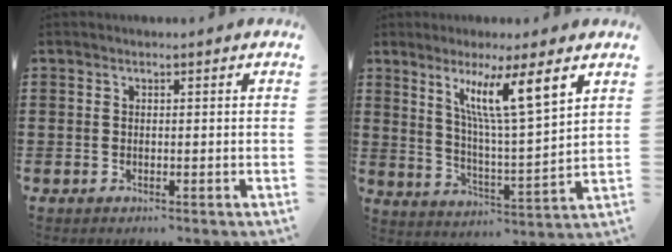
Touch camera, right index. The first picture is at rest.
{"total": 9.3, "force": [4.9, 0.2, 7.9], "torque": [-0.157, -0.015, 0.079]}